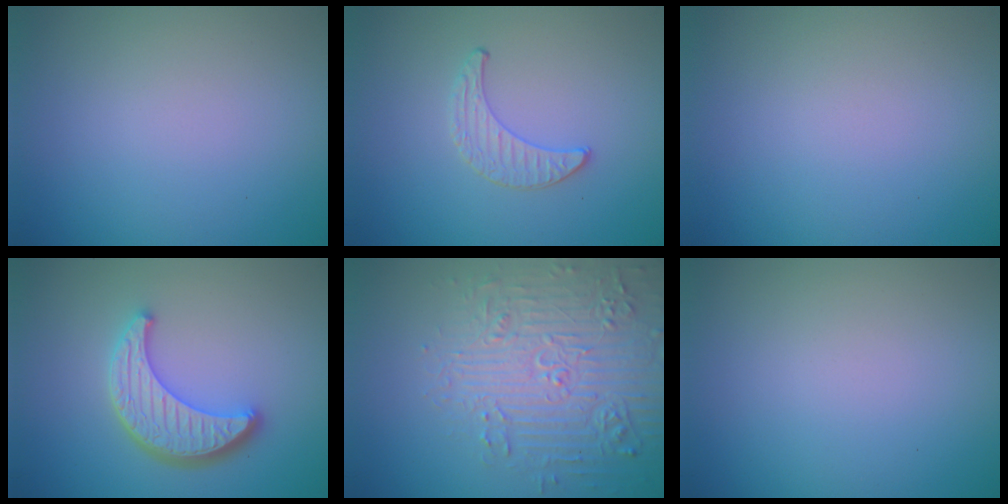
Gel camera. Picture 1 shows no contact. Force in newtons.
{"total": 1.0, "press": 1.0, "slide": 0.3}
{"total": 0.0}
{"total": 4.6, "press": 3.9, "slide": 2.5}
{"total": 5.2, "press": 5.1, "slide": 1.3}
{"total": 0.0}